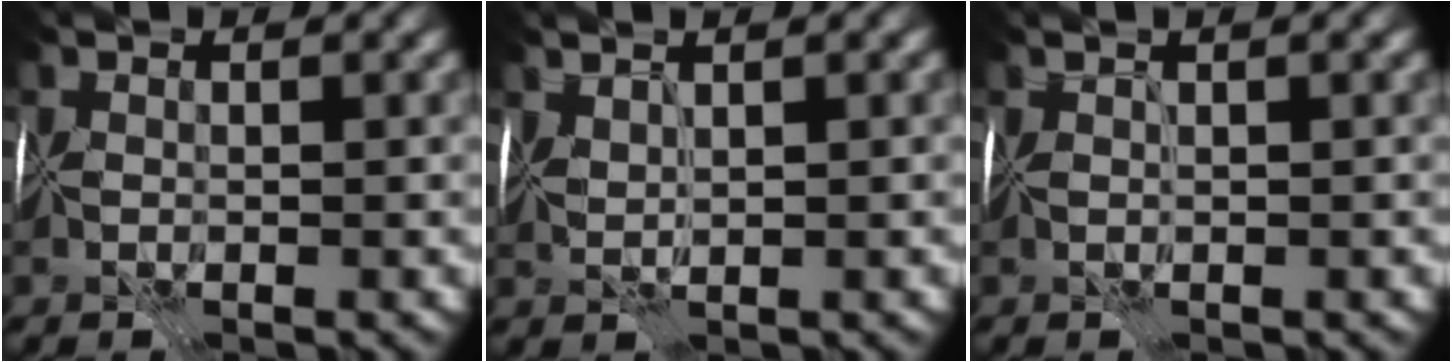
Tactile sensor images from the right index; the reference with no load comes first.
{"total": 1.3, "force": [1.2, -0.2, 0.6], "torque": [-0.012, 0.003, 0.027]}
{"total": 1.2, "force": [0.8, -0.4, 0.9], "torque": [-0.010, 0.004, 0.013]}